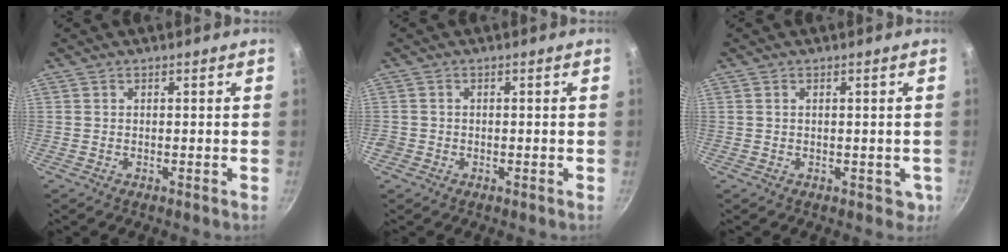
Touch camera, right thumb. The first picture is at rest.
{"total": 1.3, "force": [-0.7, 1.0, 0.3], "torque": [-0.009, 0.001, -0.012]}
{"total": 2.8, "force": [0.0, 1.9, 2.0], "torque": [-0.014, 0.001, 0.004]}